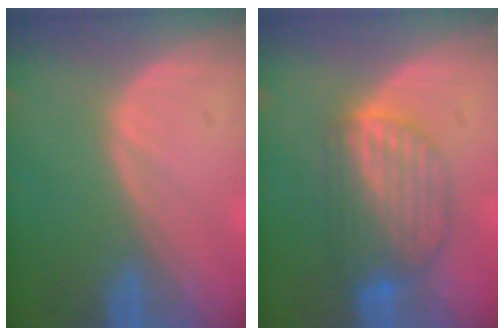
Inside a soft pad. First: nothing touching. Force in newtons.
{"total": 7.1, "press": 7.0, "slide": 1.3}